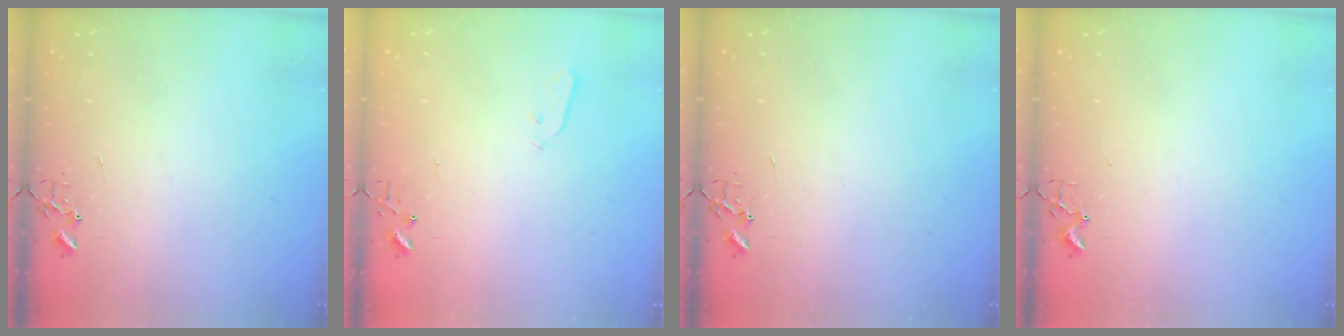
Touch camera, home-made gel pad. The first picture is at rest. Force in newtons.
{"total": 2.9, "press": 2.8, "slide": 0.8}
{"total": 0.0}
{"total": 1.7, "press": 1.6, "slide": 0.2}